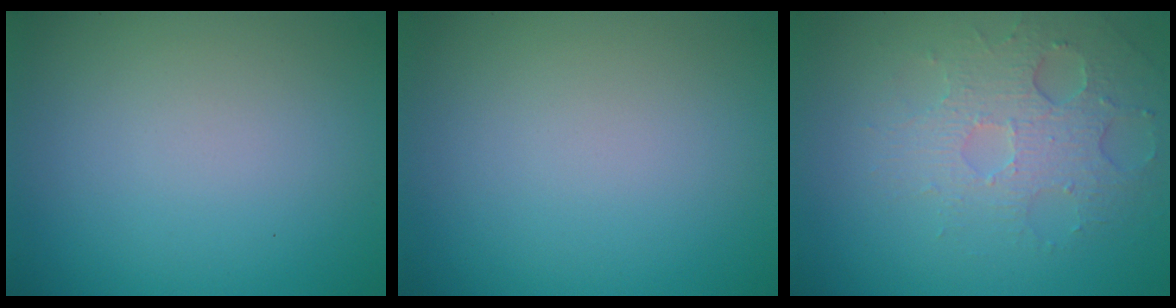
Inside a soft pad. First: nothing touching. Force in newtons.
{"total": 0.0}
{"total": 3.5, "press": 3.2, "slide": 1.4}